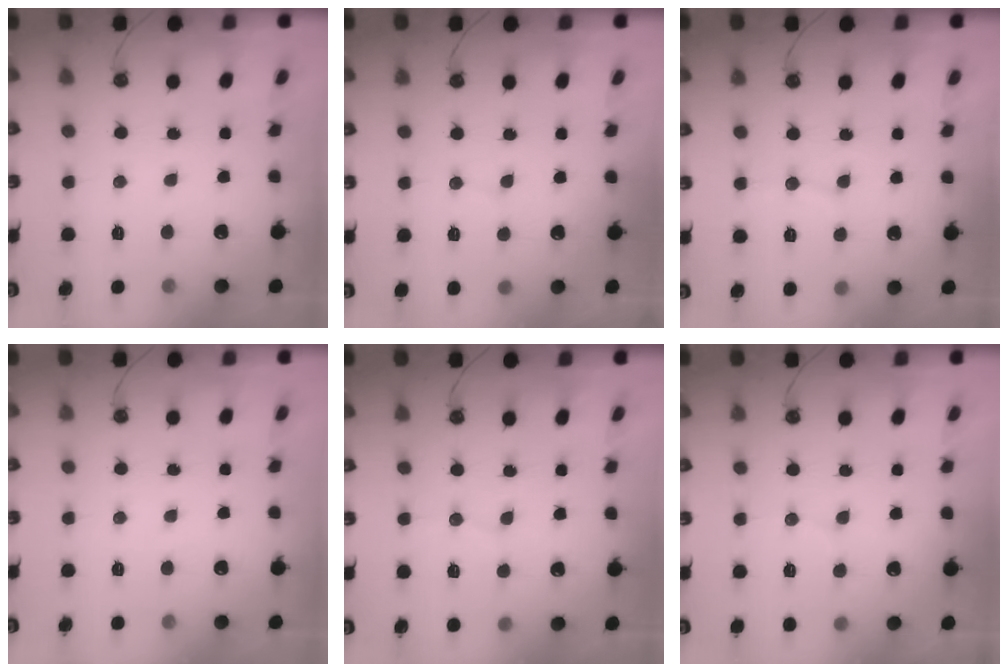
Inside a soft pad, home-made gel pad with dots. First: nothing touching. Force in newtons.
{"total": 2.6, "press": 2.6, "slide": 0.3}
{"total": 6.8, "press": 6.8, "slide": 0.5}
{"total": 0.0}
{"total": 5.1, "press": 5.0, "slide": 1.0}
{"total": 4.4, "press": 4.2, "slide": 1.0}